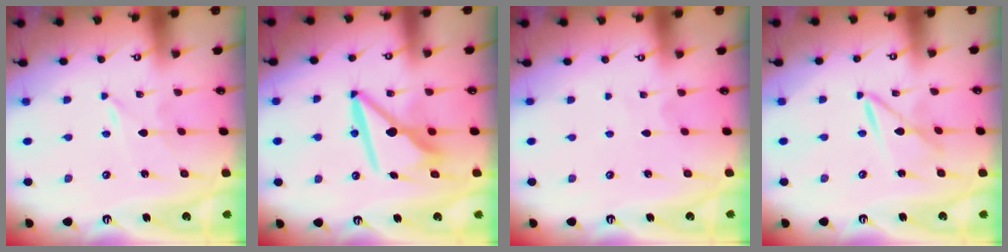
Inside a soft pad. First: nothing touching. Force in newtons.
{"total": 10.6, "press": 10.5, "slide": 1.4}
{"total": 2.0, "press": 2.0, "slide": 0.2}
{"total": 6.0, "press": 6.0, "slide": 0.3}